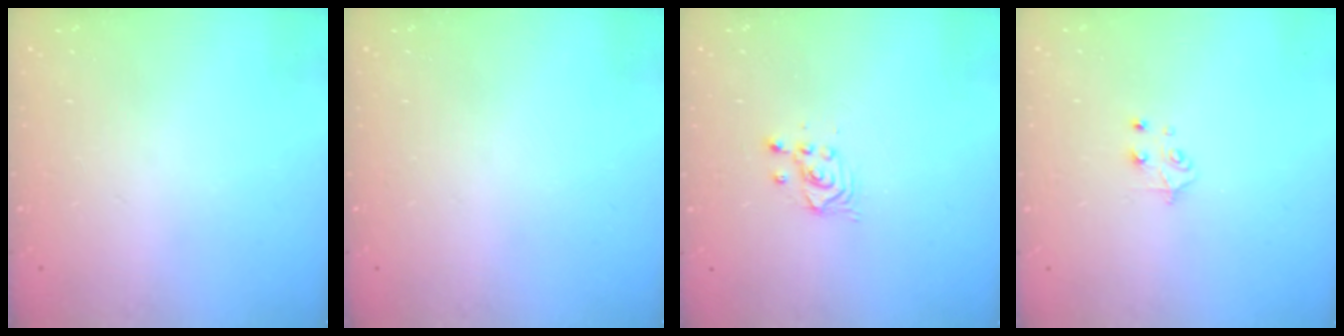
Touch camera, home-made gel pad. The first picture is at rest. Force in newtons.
{"total": 0.0}
{"total": 2.4, "press": 2.4, "slide": 0.2}
{"total": 4.4, "press": 4.4, "slide": 0.4}